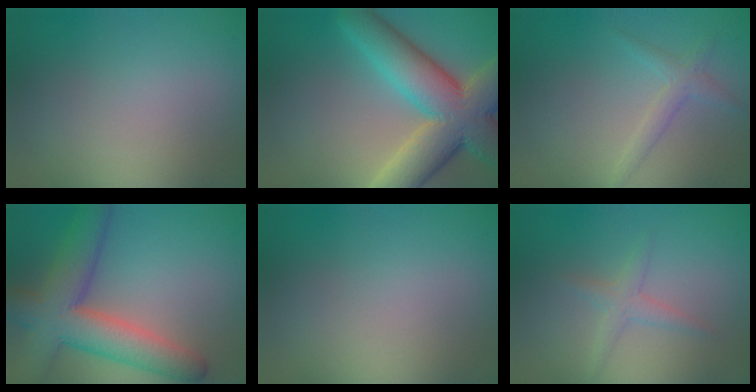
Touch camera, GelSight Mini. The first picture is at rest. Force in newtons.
{"total": 10.8, "press": 10.8, "slide": 0.7}
{"total": 1.6, "press": 1.6, "slide": 0.1}
{"total": 8.3, "press": 8.3, "slide": 0.5}
{"total": 0.0}
{"total": 1.6, "press": 1.6, "slide": 0.1}